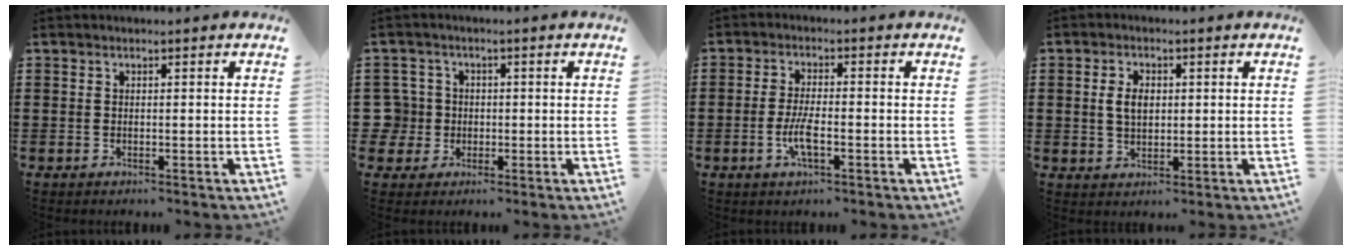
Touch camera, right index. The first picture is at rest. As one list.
[{"total": 4.5, "force": [-0.4, 4.4, 0.9], "torque": [-0.050, 0.009, -0.015]}, {"total": 4.3, "force": [-1.5, 1.1, 3.9], "torque": [-0.087, -0.004, -0.033]}, {"total": 3.8, "force": [0.5, 2.3, 3.0], "torque": [-0.055, 0.008, 0.005]}]